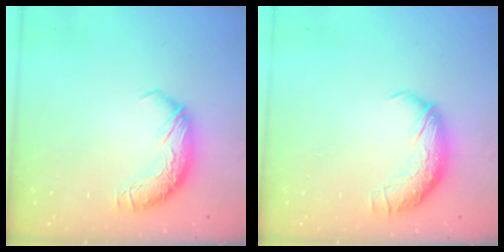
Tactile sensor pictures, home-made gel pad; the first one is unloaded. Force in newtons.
{"total": 2.4, "press": 1.1, "slide": 2.1}